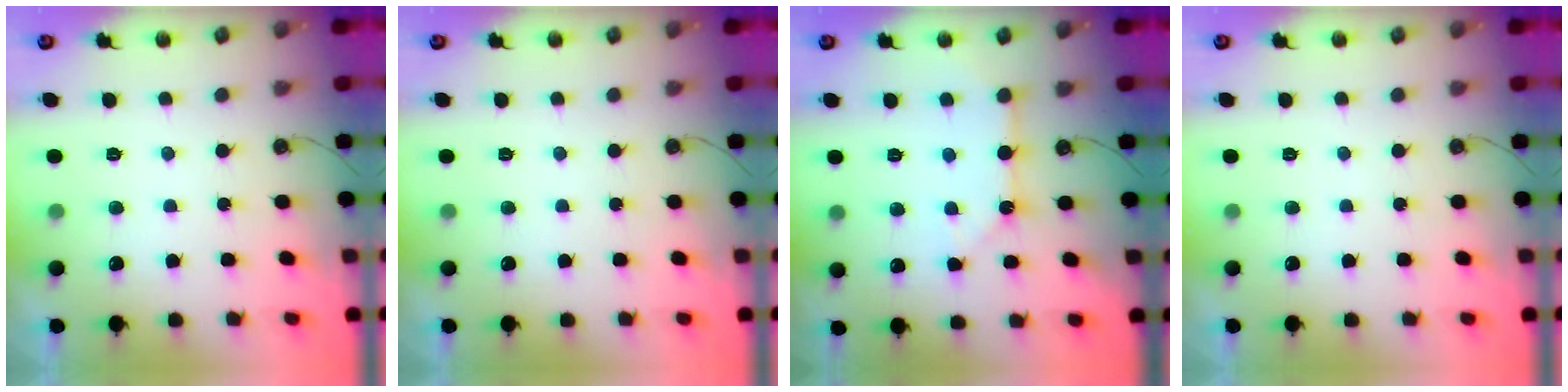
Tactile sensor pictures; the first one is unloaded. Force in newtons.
{"total": 0.0}
{"total": 6.3, "press": 6.3, "slide": 0.7}
{"total": 0.0}